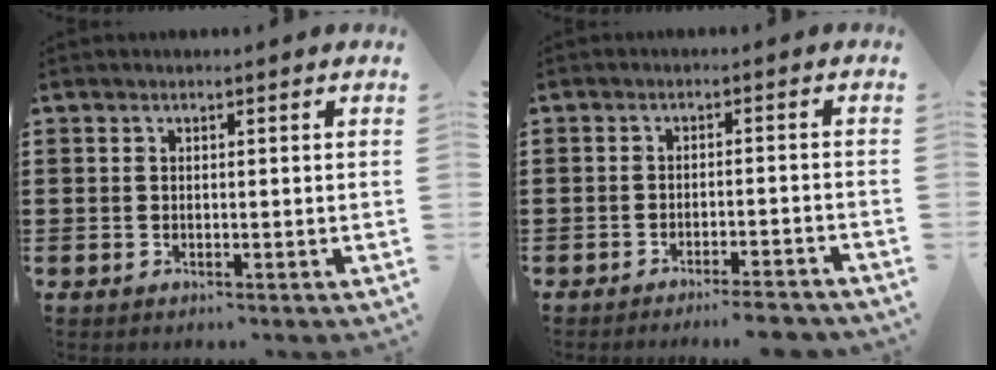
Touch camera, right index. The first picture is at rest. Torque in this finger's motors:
{"motor_torque": [1.12, -1.02, 0.44, 0.10]}